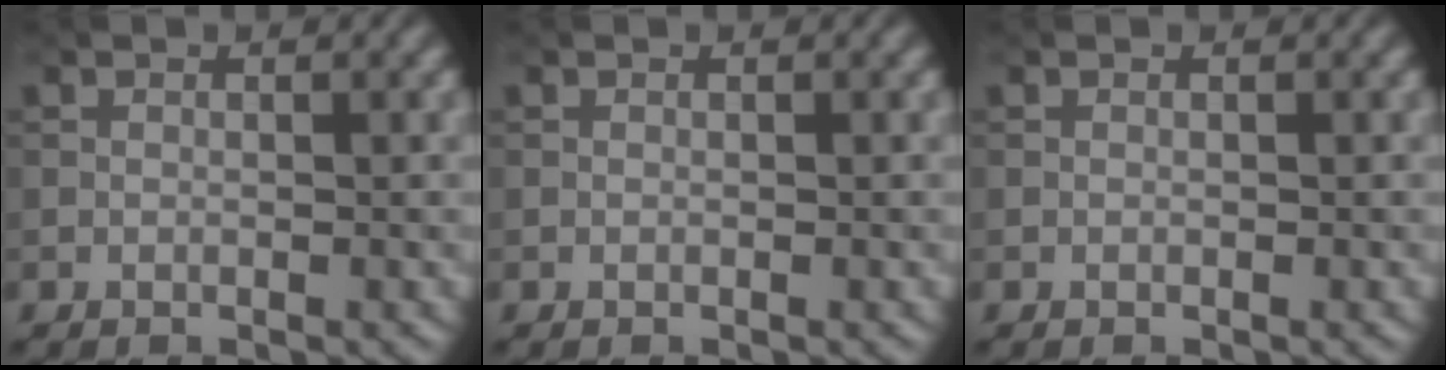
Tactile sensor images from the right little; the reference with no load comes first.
{"total": 0.0}
{"total": 0.0}